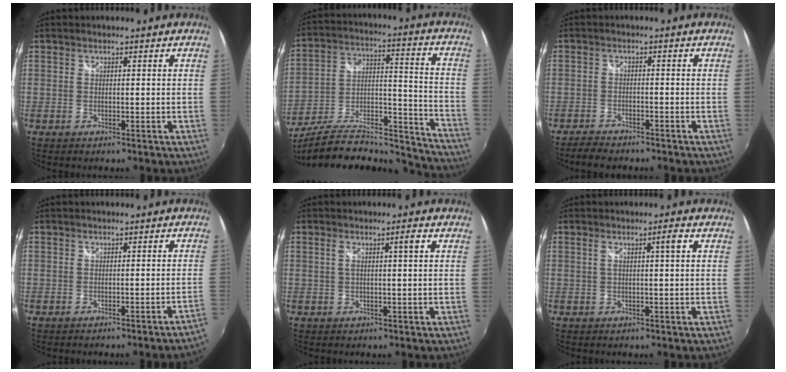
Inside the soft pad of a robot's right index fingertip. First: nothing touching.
{"total": 24.3, "force": [-21.4, 5.6, 10.0], "torque": [-0.159, -0.001, -0.317]}
{"total": 4.6, "force": [-4.1, 1.4, 1.4], "torque": [-0.048, -0.002, -0.072]}
{"total": 2.3, "force": [-2.0, -0.4, 1.1], "torque": [-0.025, -0.002, -0.026]}
{"total": 2.1, "force": [0.2, -0.2, 2.1], "torque": [-0.034, 0.005, 0.004]}
{"total": 2.1, "force": [0.2, -0.3, 2.0], "torque": [-0.031, 0.004, 0.002]}